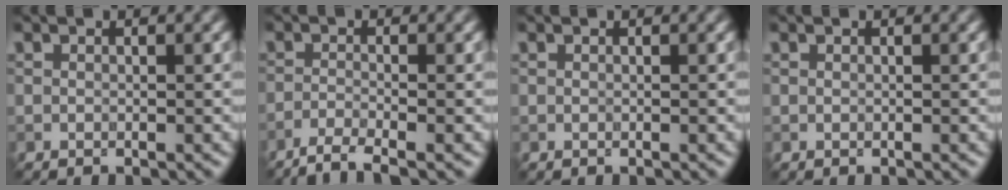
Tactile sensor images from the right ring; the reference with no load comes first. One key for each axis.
{"total": 3.1, "fx": -2.3, "fy": 0.5, "fz": 1.9, "tx": -0.037, "ty": -0.001, "tz": -0.057}
{"total": 0.0}
{"total": 0.0}